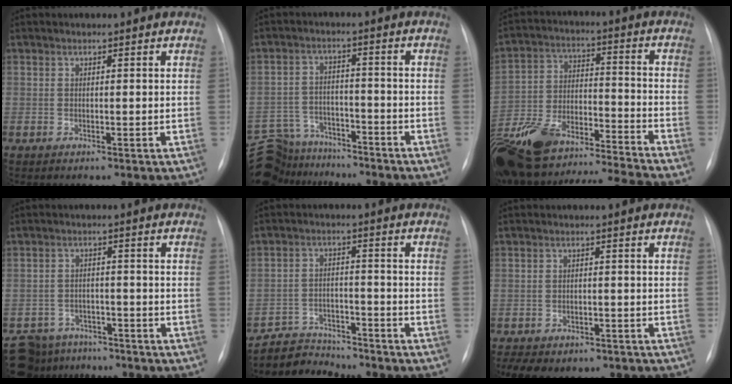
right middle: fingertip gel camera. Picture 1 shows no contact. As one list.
[{"total": 13.6, "force": [-12.4, 5.2, 2.4], "torque": [-0.061, 0.022, -0.189]}, {"total": 18.5, "force": [-15.9, 2.1, 9.3], "torque": [-0.190, 0.023, -0.281]}, {"total": 8.9, "force": [-7.8, 4.2, 1.0], "torque": [-0.017, 0.005, -0.110]}, {"total": 7.1, "force": [-6.9, 1.7, -0.3], "torque": [0.006, 0.009, -0.121]}, {"total": 10.8, "force": [-7.9, 5.9, 4.4], "torque": [-0.081, 0.009, -0.094]}]